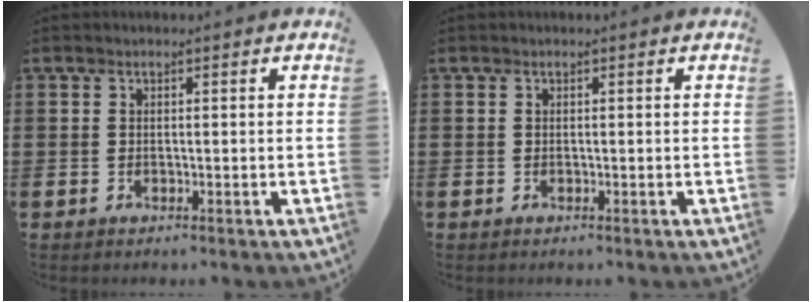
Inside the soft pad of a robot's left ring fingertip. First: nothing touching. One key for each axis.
{"total": 0.0}